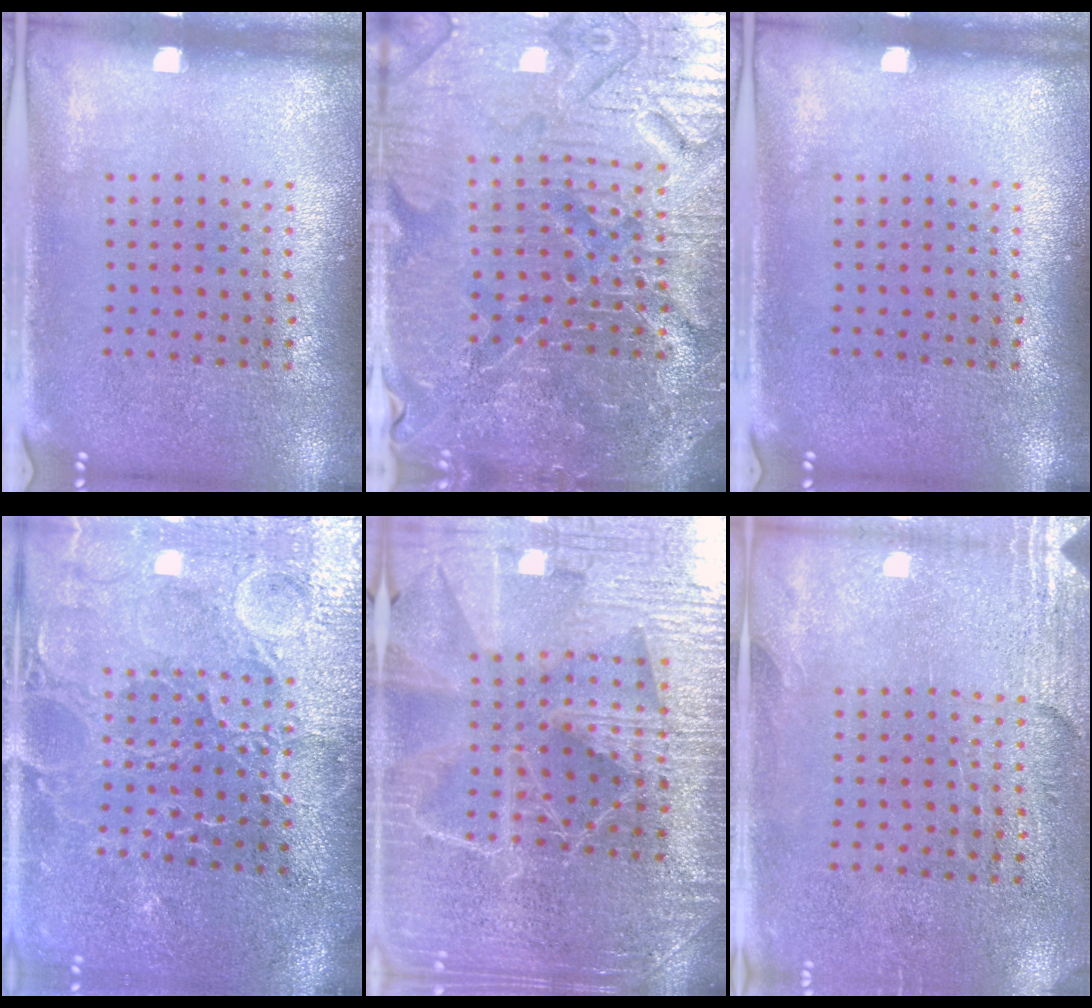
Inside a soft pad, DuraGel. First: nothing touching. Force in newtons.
{"total": 6.1, "press": 5.6, "slide": 2.4}
{"total": 0.0}
{"total": 3.7, "press": 3.6, "slide": 0.9}
{"total": 4.9, "press": 4.5, "slide": 1.8}
{"total": 2.8, "press": 2.5, "slide": 1.4}